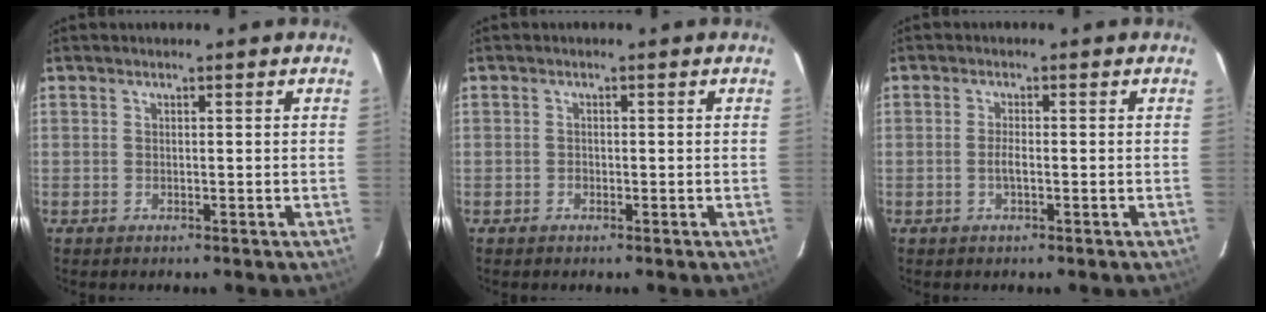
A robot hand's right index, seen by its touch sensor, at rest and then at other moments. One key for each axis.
{"total": 0.7, "fx": -0.4, "fy": 0.6, "fz": 0.1, "tx": -0.001, "ty": 0.000, "tz": -0.008}
{"total": 1.6, "fx": -0.5, "fy": 0.4, "fz": 1.5, "tx": -0.030, "ty": -0.001, "tz": -0.010}